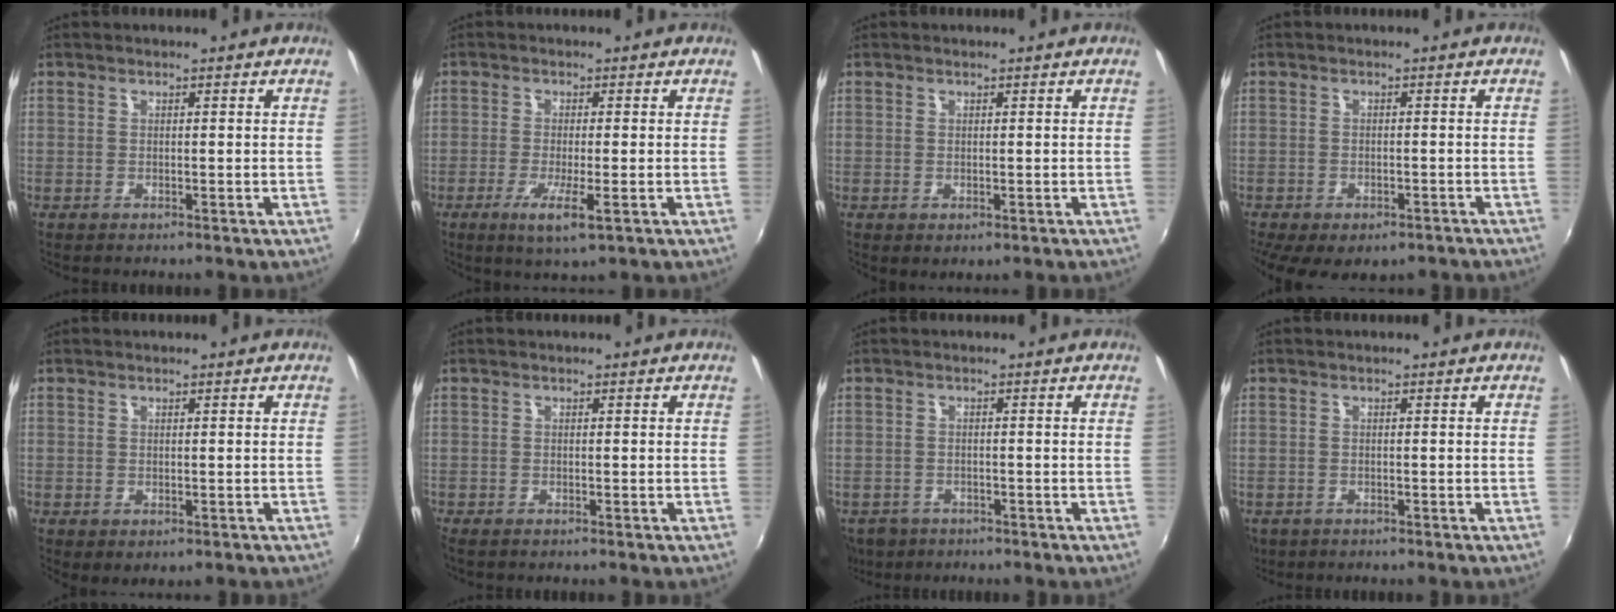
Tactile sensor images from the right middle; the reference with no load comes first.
{"total": 5.4, "force": [-2.2, 0.4, 4.9], "torque": [-0.102, -0.015, -0.040]}
{"total": 0.8, "force": [0.2, 0.2, 0.7], "torque": [-0.010, 0.001, 0.006]}
{"total": 10.1, "force": [-6.8, 4.8, 5.7], "torque": [-0.125, -0.032, -0.092]}
{"total": 1.3, "force": [-0.2, 0.6, 1.1], "torque": [-0.018, -0.004, 0.002]}
{"total": 0.8, "force": [-0.7, 0.2, 0.3], "torque": [-0.008, -0.003, -0.015]}
{"total": 5.5, "force": [-3.5, 3.7, 1.9], "torque": [-0.054, -0.013, -0.055]}
{"total": 4.0, "force": [-2.2, 2.8, 1.8], "torque": [-0.043, -0.012, -0.031]}